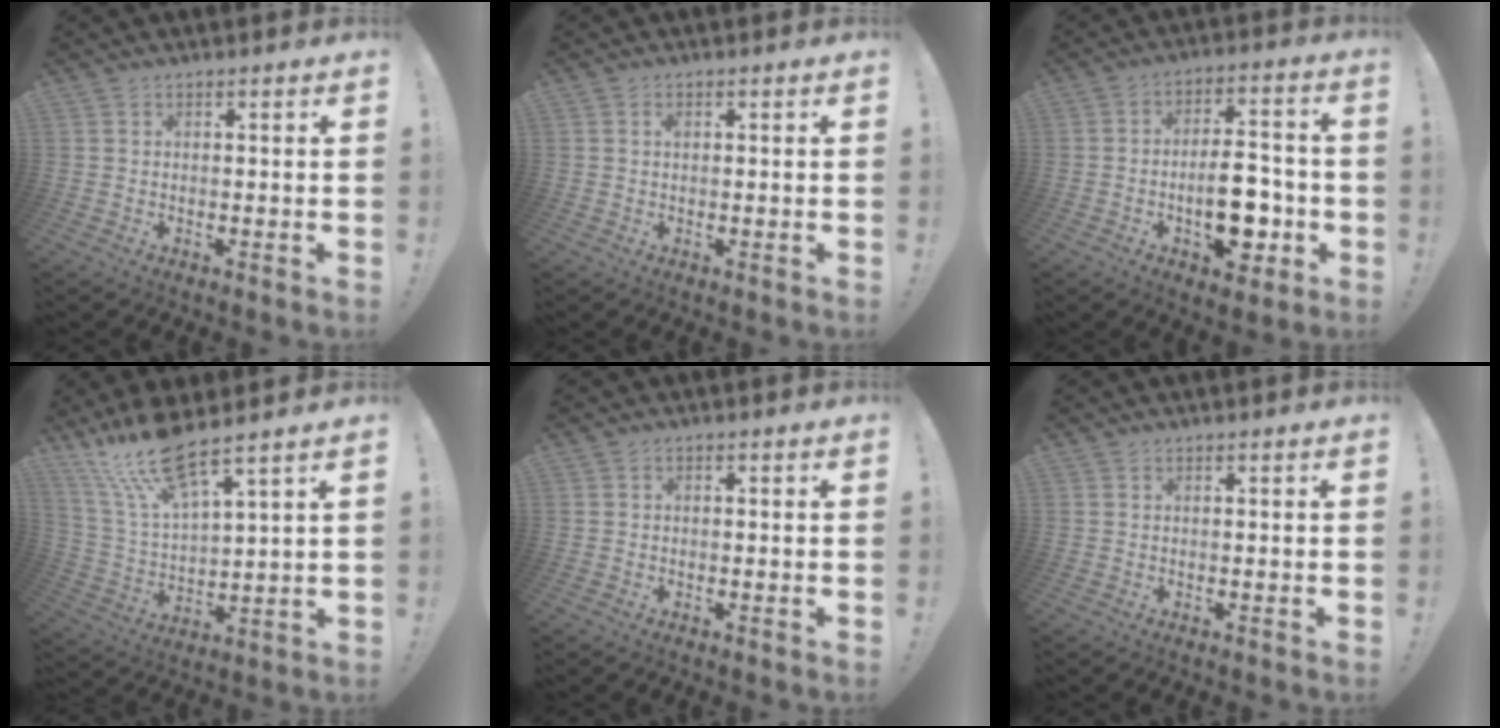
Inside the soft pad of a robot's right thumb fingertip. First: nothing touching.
{"total": 0.8, "force": [0.2, 0.5, 0.5], "torque": [-0.003, -0.001, 0.003]}
{"total": 14.2, "force": [-4.0, 7.6, 11.3], "torque": [-0.167, 0.021, -0.062]}
{"total": 14.6, "force": [11.7, 2.8, 8.3], "torque": [-0.174, -0.068, 0.207]}
{"total": 0.7, "force": [-0.3, 0.5, 0.3], "torque": [-0.006, 0.002, -0.006]}
{"total": 0.0}